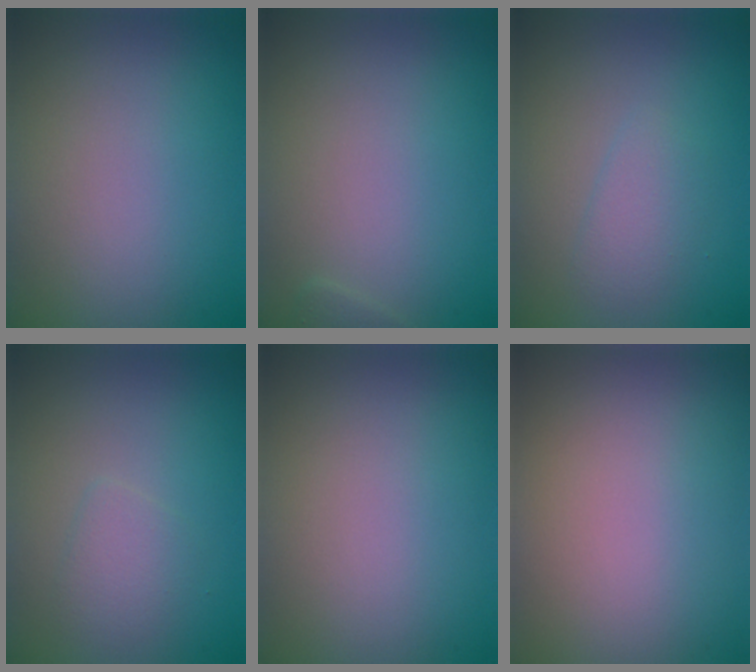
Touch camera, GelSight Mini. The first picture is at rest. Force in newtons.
{"total": 0.5, "press": 0.5, "slide": 0.0}
{"total": 1.8, "press": 1.8, "slide": 0.1}
{"total": 1.8, "press": 1.8, "slide": 0.0}
{"total": 0.0}
{"total": 0.5, "press": 0.5, "slide": 0.0}